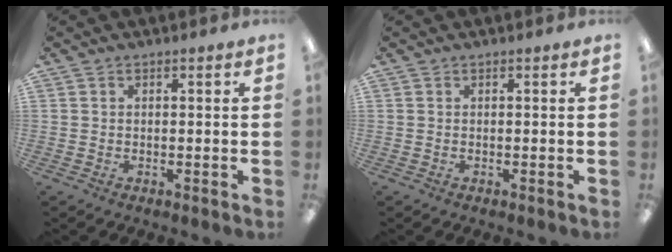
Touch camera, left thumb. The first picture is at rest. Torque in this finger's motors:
{"motor_torque": [0.00, 0.00, 0.05, -0.05, 0.00]}